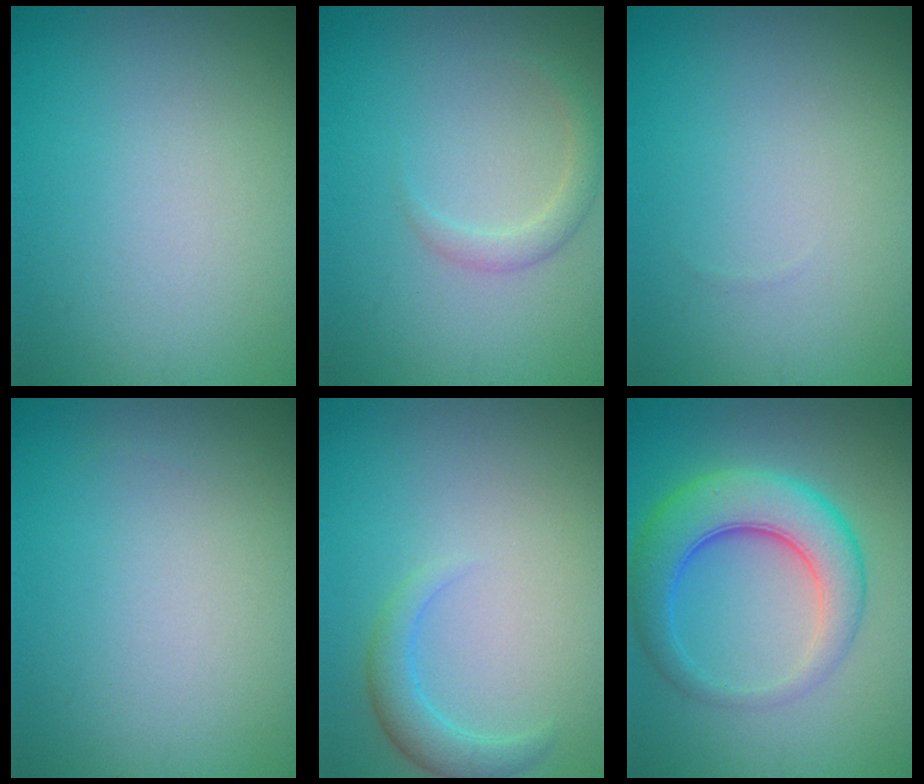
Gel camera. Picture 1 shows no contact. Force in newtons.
{"total": 1.6, "press": 1.6, "slide": 0.1}
{"total": 0.0}
{"total": 0.0}
{"total": 2.4, "press": 2.4, "slide": 0.1}
{"total": 6.8, "press": 6.8, "slide": 0.2}